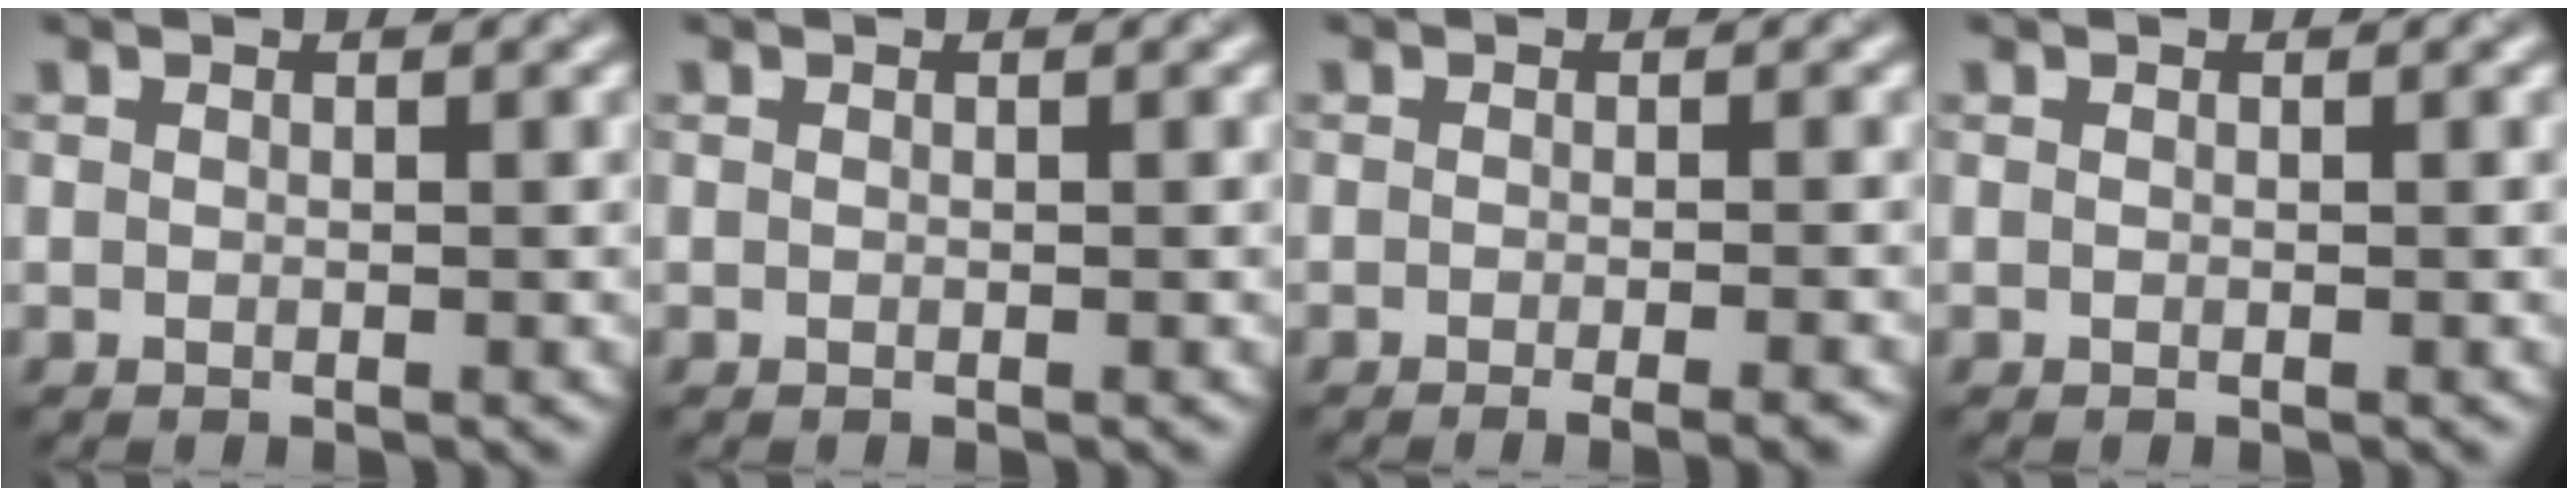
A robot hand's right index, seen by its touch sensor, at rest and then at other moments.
{"total": 0.0}
{"total": 3.4, "force": [-1.9, 0.9, 2.6], "torque": [-0.017, 0.003, -0.023]}
{"total": 0.0}